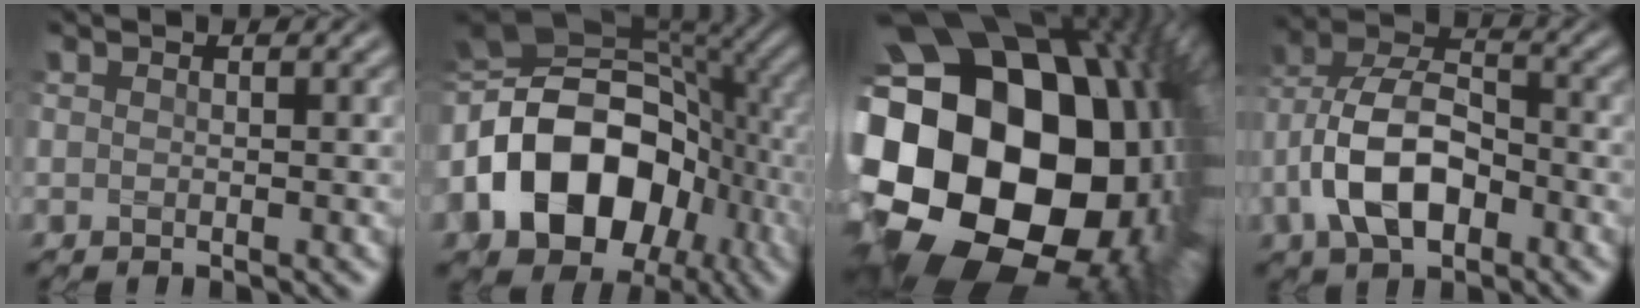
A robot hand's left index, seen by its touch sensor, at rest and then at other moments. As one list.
[{"total": 15.5, "force": [-3.3, 11.1, 10.3], "torque": [-0.189, 0.003, -0.063]}, {"total": 23.4, "force": [-2.6, 16.9, 16.0], "torque": [-0.287, -0.060, -0.058]}, {"total": 8.0, "force": [-2.8, 4.4, 6.1], "torque": [-0.126, 0.015, -0.056]}]